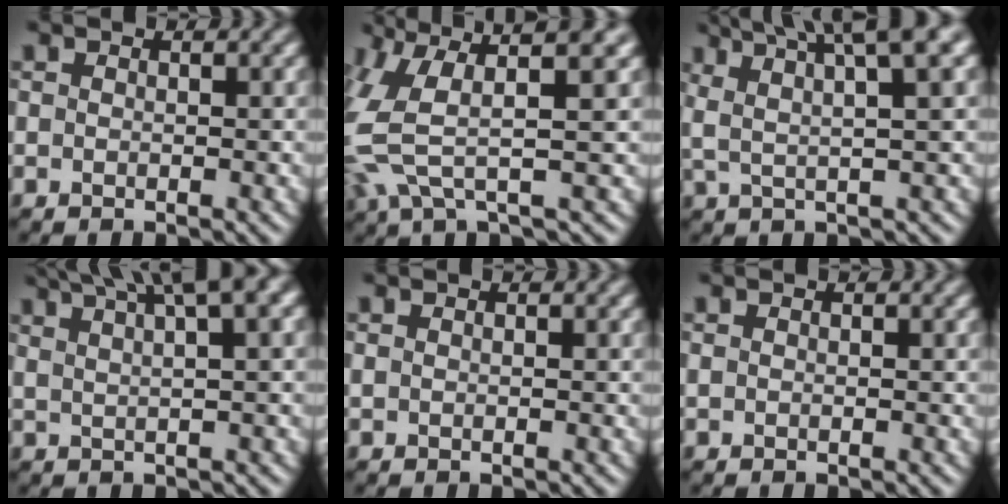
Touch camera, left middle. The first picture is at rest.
{"total": 6.4, "force": [0.4, 2.4, 6.0], "torque": [-0.148, -0.002, 0.001]}
{"total": 7.2, "force": [3.9, 1.3, 6.0], "torque": [-0.102, 0.023, 0.064]}
{"total": 7.5, "force": [4.8, 1.6, 5.5], "torque": [-0.065, 0.034, 0.062]}
{"total": 0.0}
{"total": 0.0}